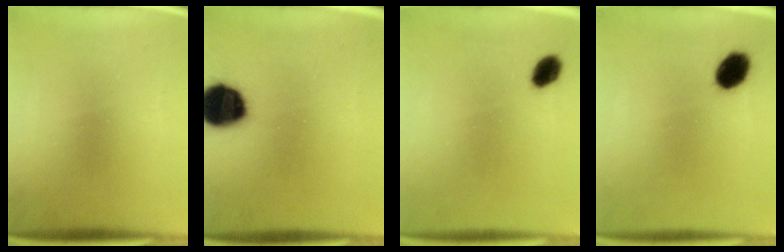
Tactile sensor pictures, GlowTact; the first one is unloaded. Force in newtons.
{"total": 14.2}
{"total": 3.6}
{"total": 6.2}